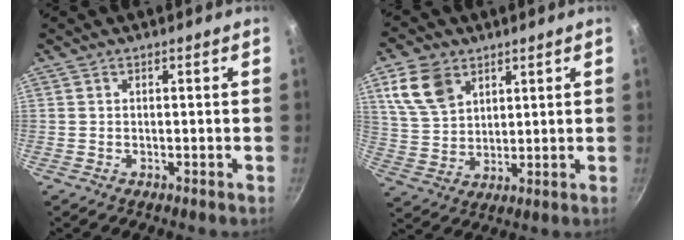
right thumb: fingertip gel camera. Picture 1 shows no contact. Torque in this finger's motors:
{"motor_torque": [-0.15, 0.39, 0.61, 0.27, 0.04]}